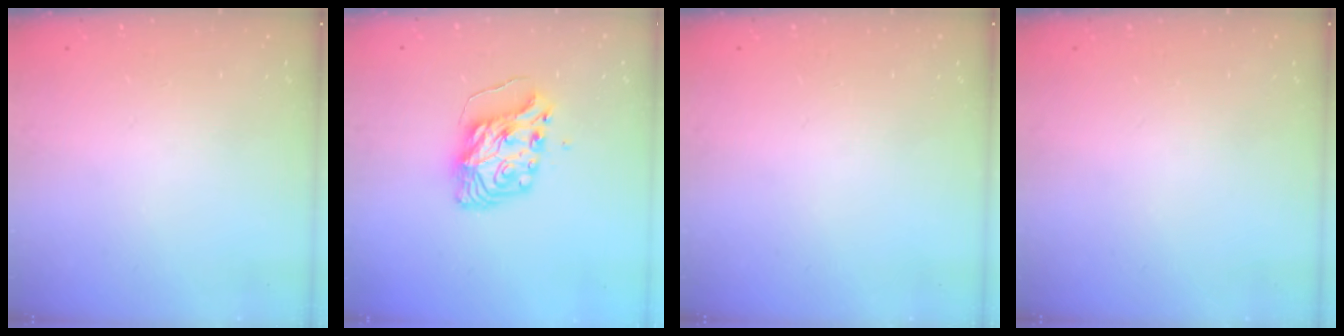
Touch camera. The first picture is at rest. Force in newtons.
{"total": 9.2, "press": 9.1, "slide": 1.3}
{"total": 0.0}
{"total": 0.0}